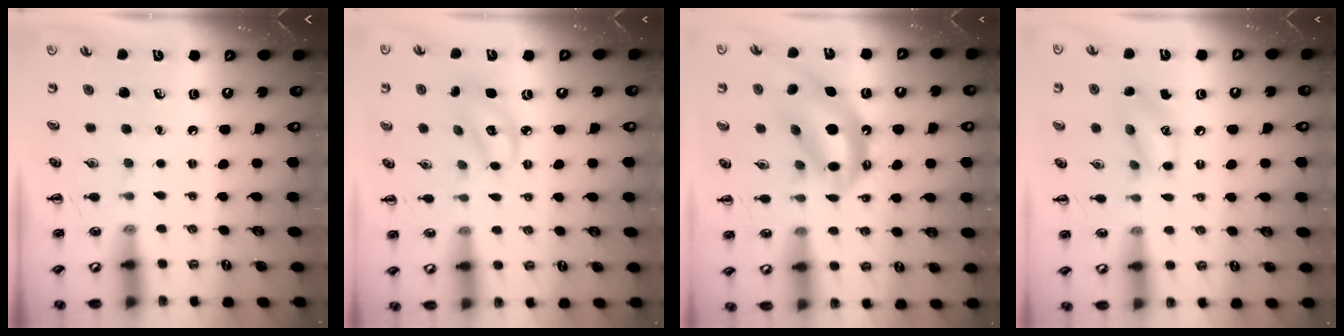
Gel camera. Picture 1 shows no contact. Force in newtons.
{"total": 6.0, "press": 6.0, "slide": 0.1}
{"total": 13.6, "press": 13.1, "slide": 3.8}
{"total": 10.0, "press": 9.9, "slide": 1.1}